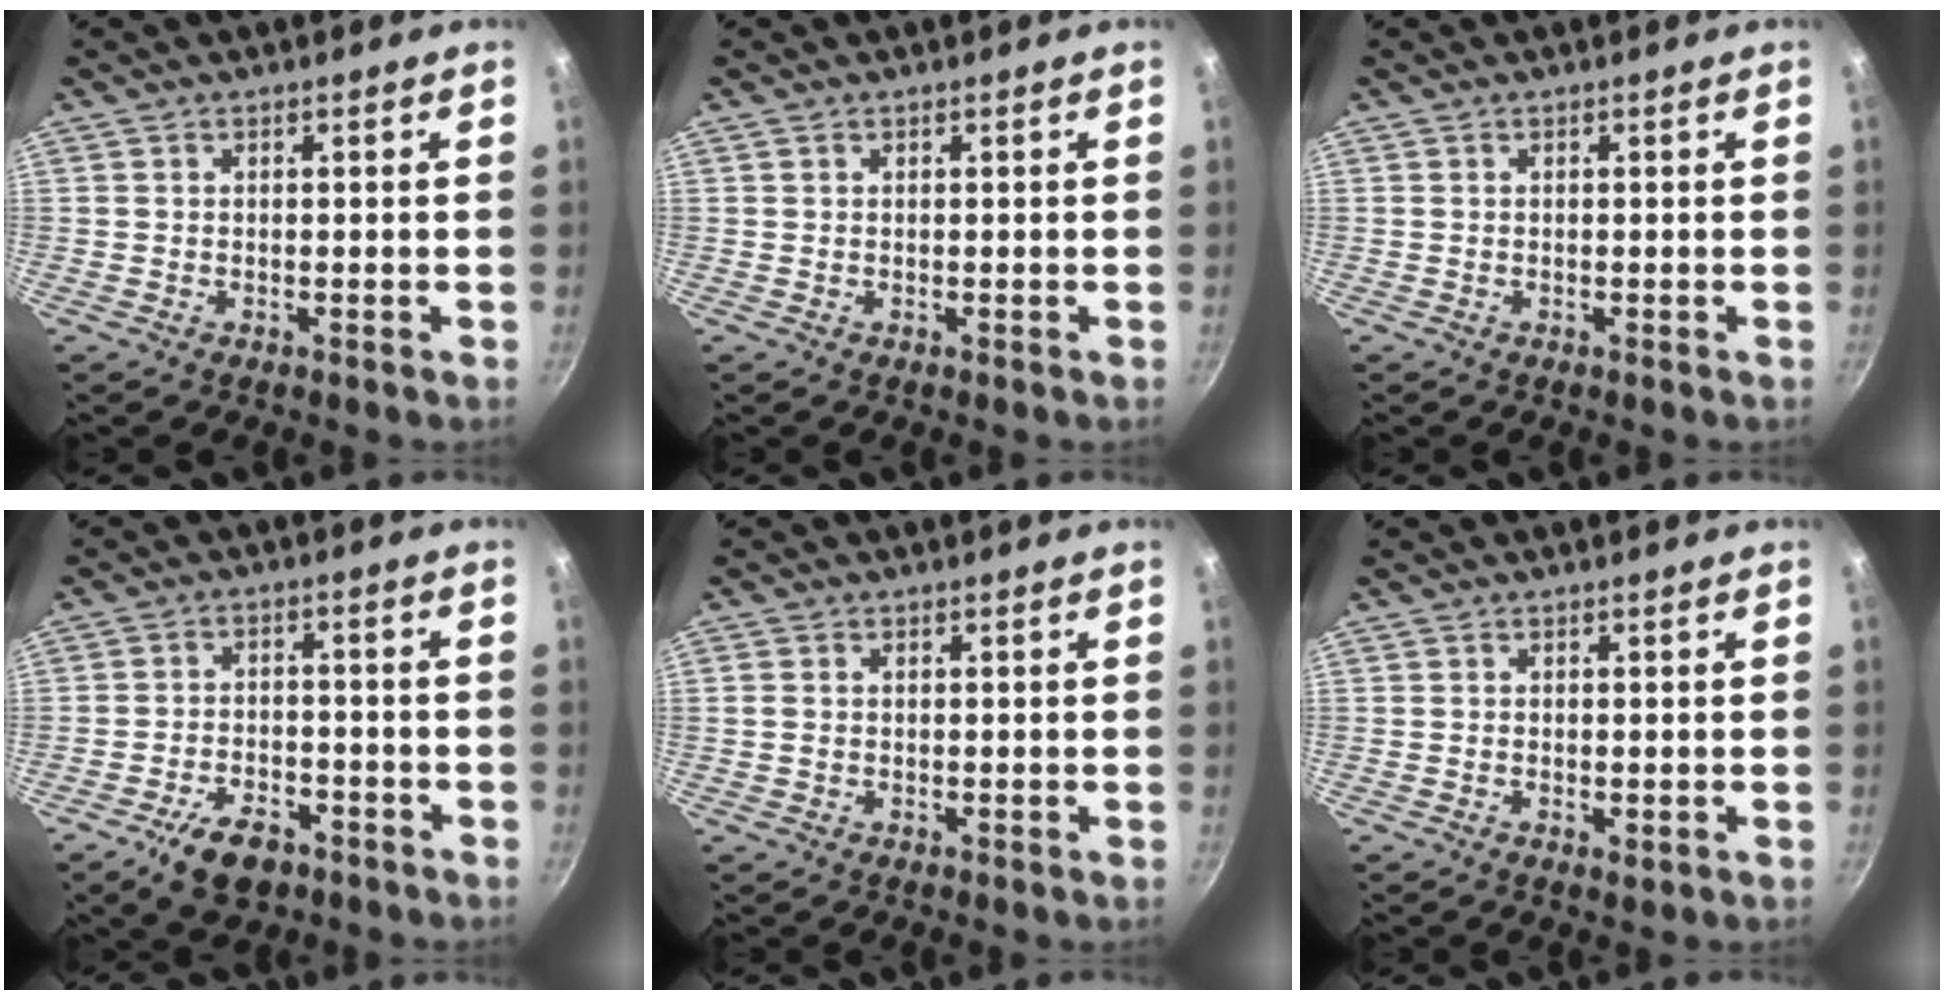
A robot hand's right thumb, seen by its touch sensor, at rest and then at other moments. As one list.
[{"total": 0.0}, {"total": 0.0}, {"total": 8.6, "force": [-5.2, 4.6, 5.1], "torque": [-0.075, 0.031, -0.082]}, {"total": 1.2, "force": [0.0, 1.0, 0.7], "torque": [-0.015, 0.003, -0.002]}, {"total": 1.1, "force": [-0.2, 0.5, 0.9], "torque": [-0.016, -0.004, -0.003]}]